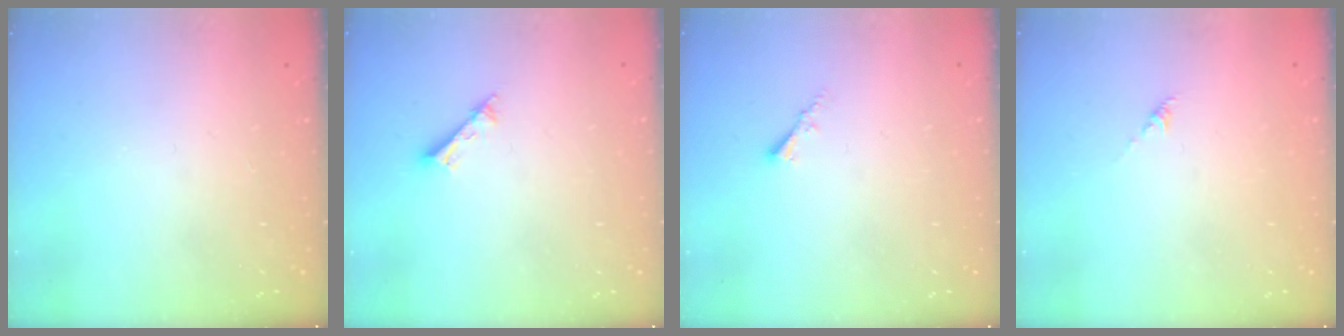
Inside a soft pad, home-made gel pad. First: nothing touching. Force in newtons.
{"total": 2.2, "press": 2.1, "slide": 0.4}
{"total": 1.7, "press": 1.6, "slide": 0.4}
{"total": 0.0}